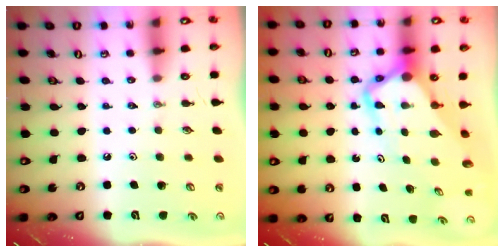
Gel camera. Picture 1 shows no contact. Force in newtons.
{"total": 7.8, "press": 7.7, "slide": 0.7}